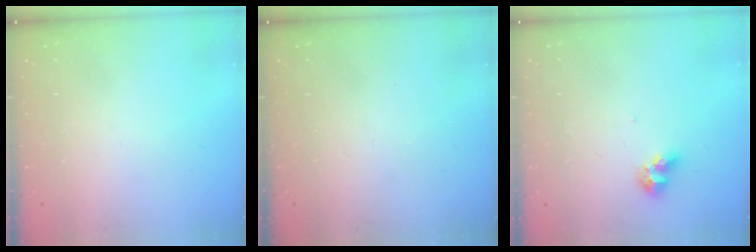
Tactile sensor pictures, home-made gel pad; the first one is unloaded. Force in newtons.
{"total": 0.0}
{"total": 7.9, "press": 7.9, "slide": 0.6}